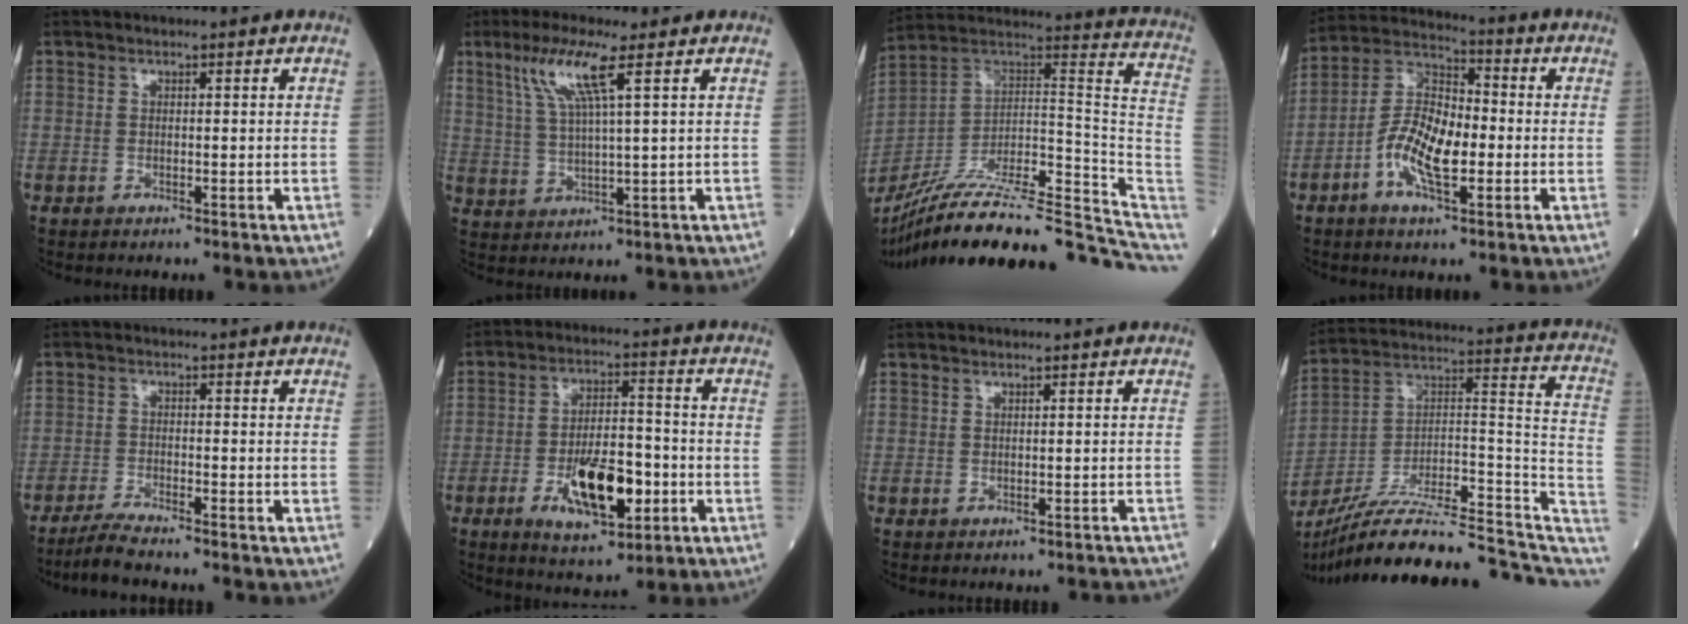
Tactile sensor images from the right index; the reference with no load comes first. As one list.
[{"total": 7.8, "force": [3.9, -0.2, 6.8], "torque": [-0.144, 0.004, 0.083]}, {"total": 28.4, "force": [-23.5, 4.6, 15.2], "torque": [-0.175, 0.019, -0.360]}, {"total": 11.3, "force": [-2.9, 4.4, 10.0], "torque": [-0.202, 0.015, -0.061]}, {"total": 4.6, "force": [-4.1, -0.3, 1.9], "torque": [-0.040, -0.015, -0.080]}, {"total": 12.1, "force": [-4.0, 4.2, 10.6], "torque": [-0.188, -0.002, -0.063]}, {"total": 6.0, "force": [-5.5, 2.2, 0.9], "torque": [-0.005, 0.012, -0.052]}, {"total": 24.9, "force": [-21.8, 3.6, 11.5], "torque": [-0.140, 0.034, -0.340]}]